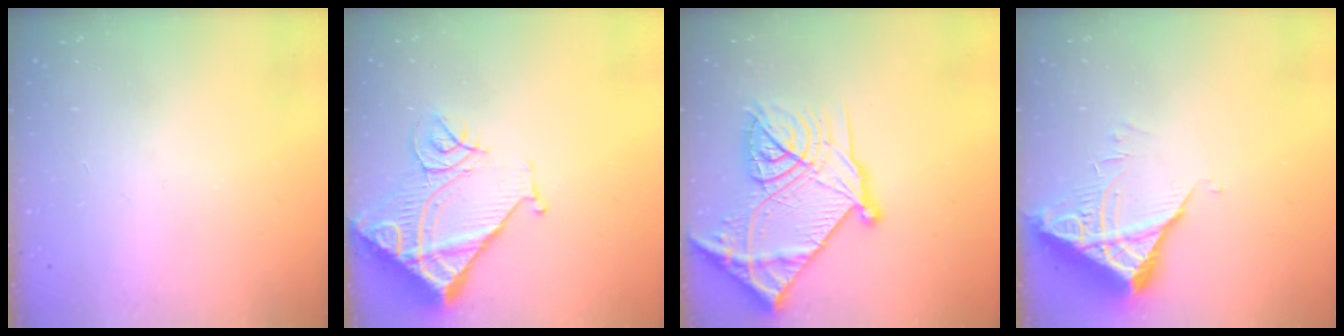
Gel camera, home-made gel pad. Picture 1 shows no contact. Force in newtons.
{"total": 17.1, "press": 17.0, "slide": 1.8}
{"total": 30.3, "press": 30.1, "slide": 3.2}
{"total": 5.7, "press": 5.7, "slide": 0.5}